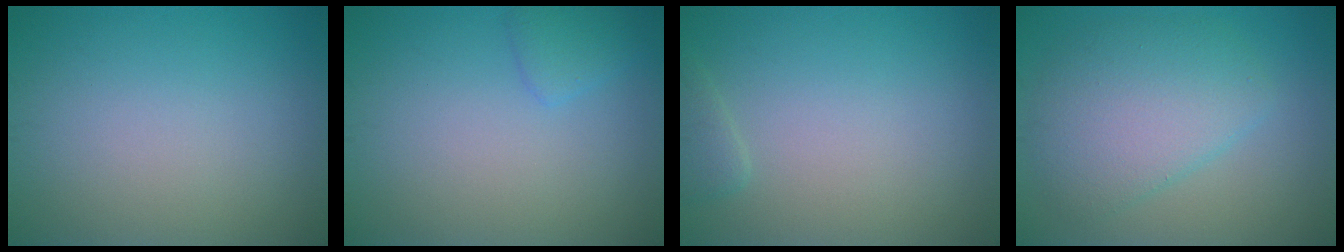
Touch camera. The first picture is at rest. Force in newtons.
{"total": 1.4, "press": 1.4, "slide": 0.1}
{"total": 1.2, "press": 1.2, "slide": 0.1}
{"total": 5.3, "press": 5.3, "slide": 0.0}